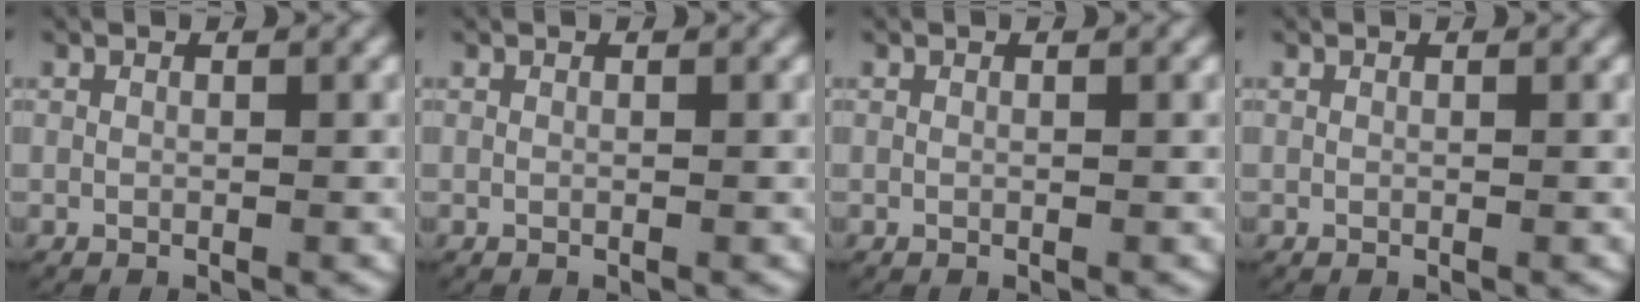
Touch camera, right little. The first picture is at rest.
{"total": 0.0}
{"total": 0.0}
{"total": 0.0}